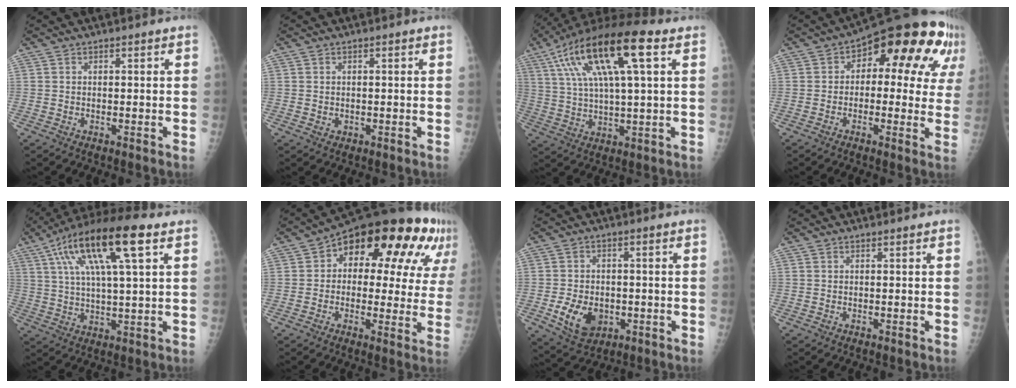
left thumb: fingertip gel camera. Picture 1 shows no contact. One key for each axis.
{"total": 1.1, "fx": -0.1, "fy": 1.0, "fz": 0.5, "tx": -0.004, "ty": 0.001, "tz": -0.001}
{"total": 20.2, "fx": 8.1, "fy": 5.8, "fz": 17.6, "tx": -0.331, "ty": 0.011, "tz": 0.140}
{"total": 18.8, "fx": 6.8, "fy": 10.1, "fz": 14.3, "tx": -0.120, "ty": 0.020, "tz": 0.076}
{"total": 18.6, "fx": 7.9, "fy": 4.6, "fz": 16.2, "tx": -0.297, "ty": 0.005, "tz": 0.134}
{"total": 22.0, "fx": 9.1, "fy": 11.6, "fz": 16.4, "tx": -0.165, "ty": 0.024, "tz": 0.116}
{"total": 8.4, "fx": -2.4, "fy": 5.6, "fz": 5.8, "tx": -0.094, "ty": 0.002, "tz": -0.033}
{"total": 0.0}